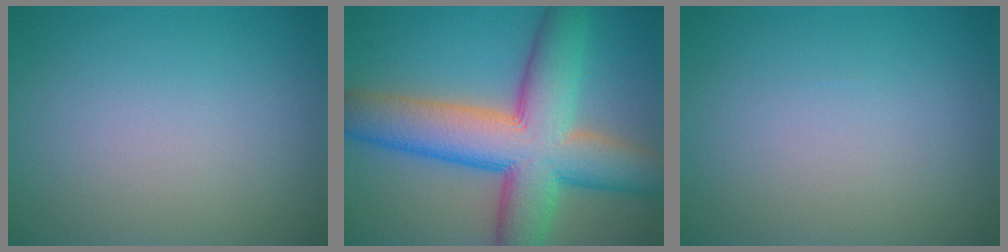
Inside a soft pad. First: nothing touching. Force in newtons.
{"total": 12.7, "press": 12.6, "slide": 0.5}
{"total": 0.0}